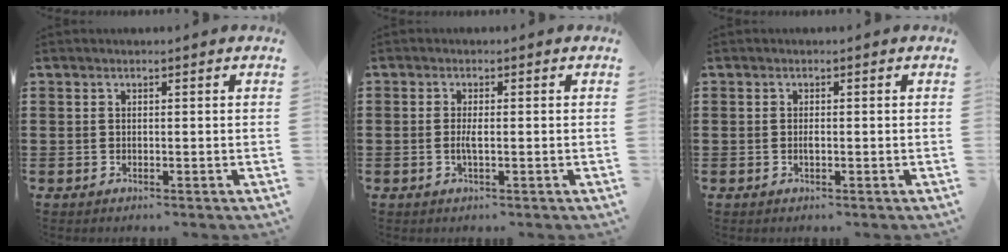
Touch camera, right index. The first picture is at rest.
{"total": 1.9, "force": [-0.4, 0.3, 1.8], "torque": [-0.049, -0.006, -0.012]}
{"total": 0.8, "force": [-0.1, 0.2, 0.8], "torque": [-0.017, -0.003, -0.001]}